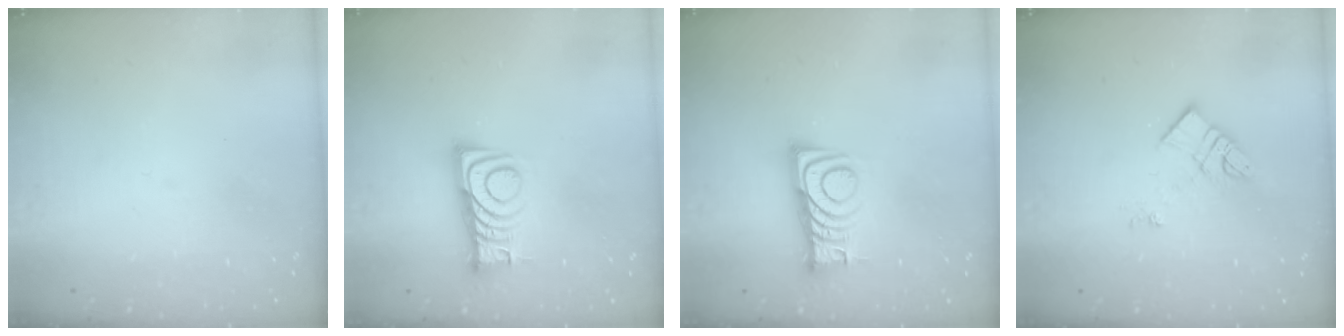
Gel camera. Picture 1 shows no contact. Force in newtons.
{"total": 10.1, "press": 10.1, "slide": 0.3}
{"total": 10.1, "press": 10.1, "slide": 0.3}
{"total": 6.4, "press": 6.4, "slide": 0.6}